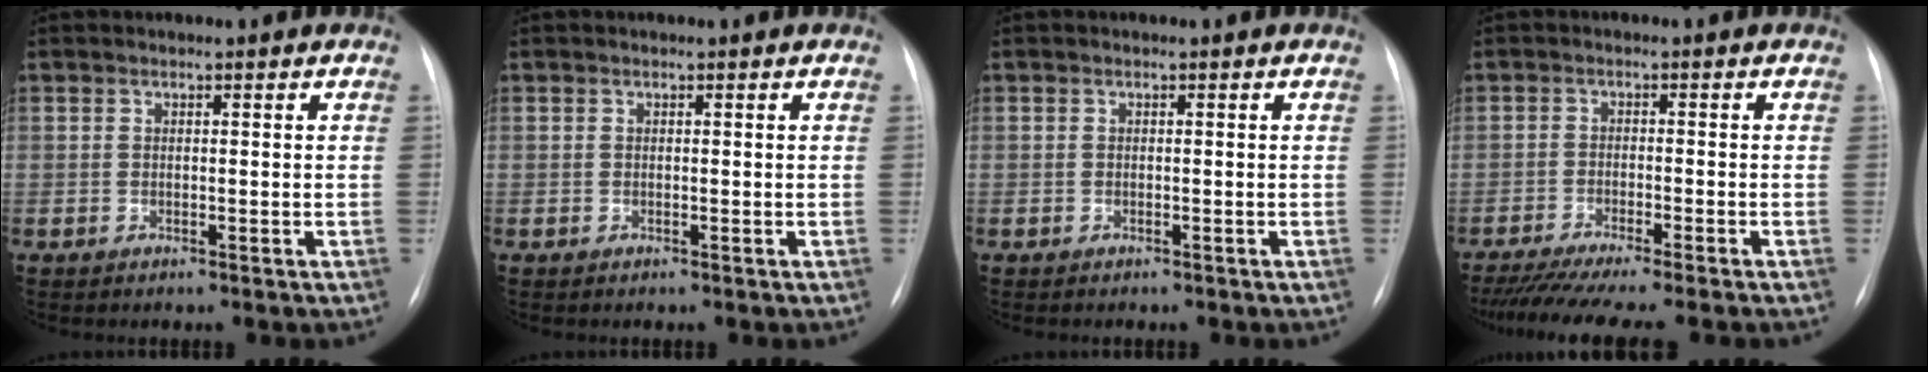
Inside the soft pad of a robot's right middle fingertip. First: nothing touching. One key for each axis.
{"total": 0.0}
{"total": 0.0}
{"total": 11.7, "fx": -10.1, "fy": -0.5, "fz": 5.9, "tx": -0.071, "ty": -0.026, "tz": -0.153}